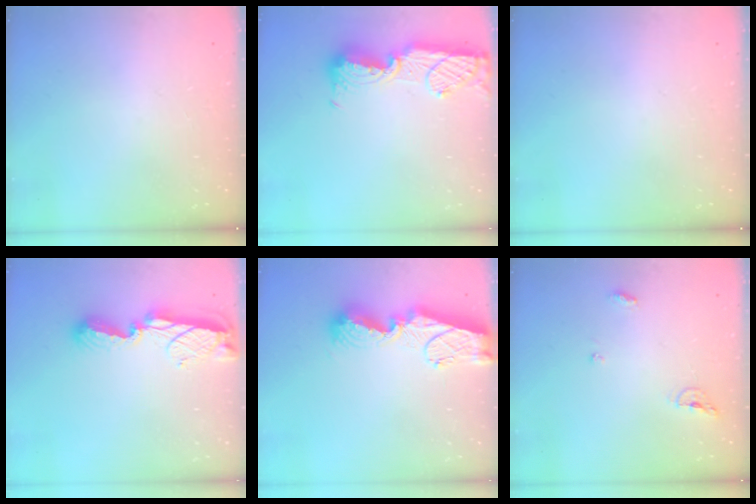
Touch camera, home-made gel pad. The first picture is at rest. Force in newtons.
{"total": 13.9, "press": 13.8, "slide": 1.2}
{"total": 0.0}
{"total": 9.6, "press": 9.6, "slide": 1.2}
{"total": 12.9, "press": 12.9, "slide": 1.4}
{"total": 6.8, "press": 6.7, "slide": 0.6}